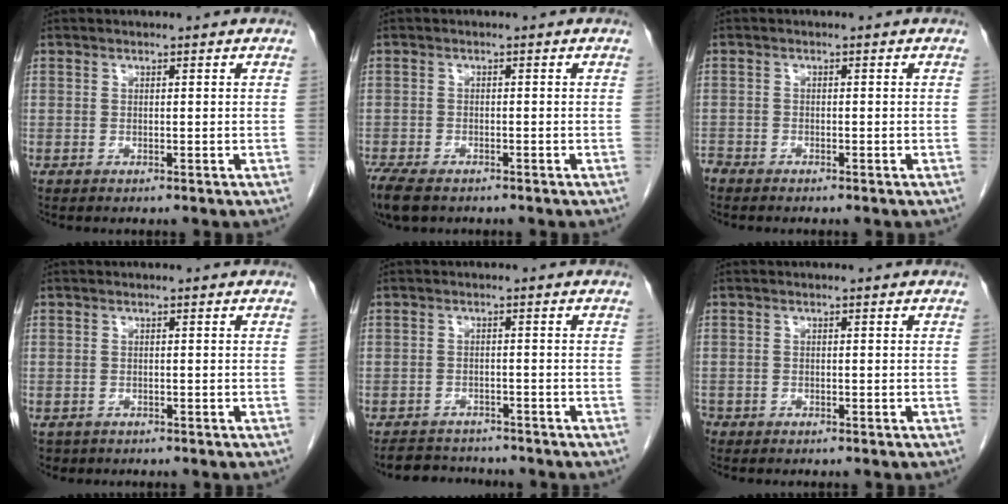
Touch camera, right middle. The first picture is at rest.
{"total": 6.9, "force": [-5.1, 2.9, 3.6], "torque": [-0.074, -0.015, -0.084]}
{"total": 1.9, "force": [-1.7, 0.6, 0.3], "torque": [-0.006, -0.002, -0.031]}
{"total": 1.8, "force": [-1.3, 1.2, 0.1], "torque": [-0.010, 0.001, -0.019]}
{"total": 5.4, "force": [-5.2, 1.5, 0.5], "torque": [-0.009, -0.004, -0.078]}
{"total": 1.7, "force": [-1.3, 1.1, 0.3], "torque": [-0.012, 0.000, -0.023]}